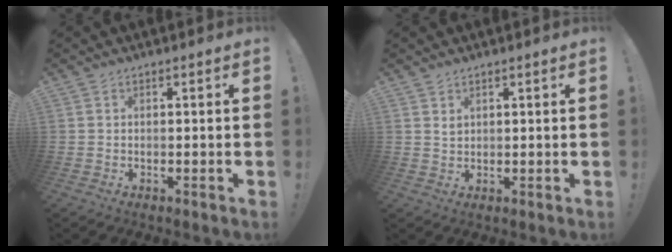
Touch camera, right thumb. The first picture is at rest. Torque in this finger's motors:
{"motor_torque": [-0.56, -0.50, -0.37, 0.45, -0.18]}